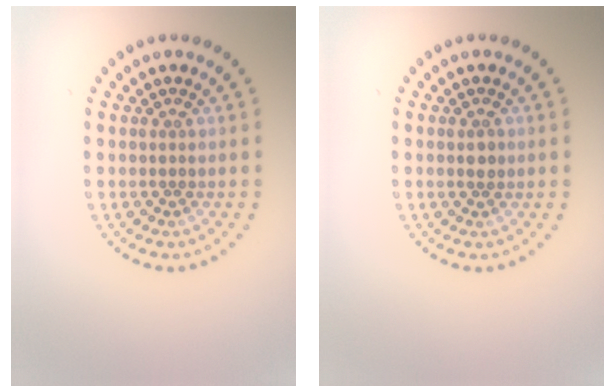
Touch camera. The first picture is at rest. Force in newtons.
{"total": 0.9, "press": 0.8, "slide": 0.1}